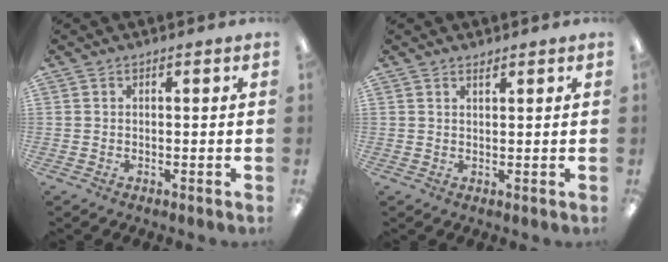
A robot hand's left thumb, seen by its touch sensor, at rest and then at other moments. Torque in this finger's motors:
{"motor_torque": [0.06, 0.07, -0.22, -0.25, 0.01]}